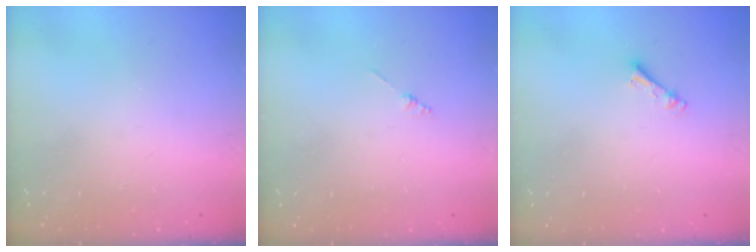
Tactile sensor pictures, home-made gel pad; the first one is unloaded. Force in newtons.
{"total": 1.3, "press": 1.3, "slide": 0.3}
{"total": 2.5, "press": 2.4, "slide": 0.5}